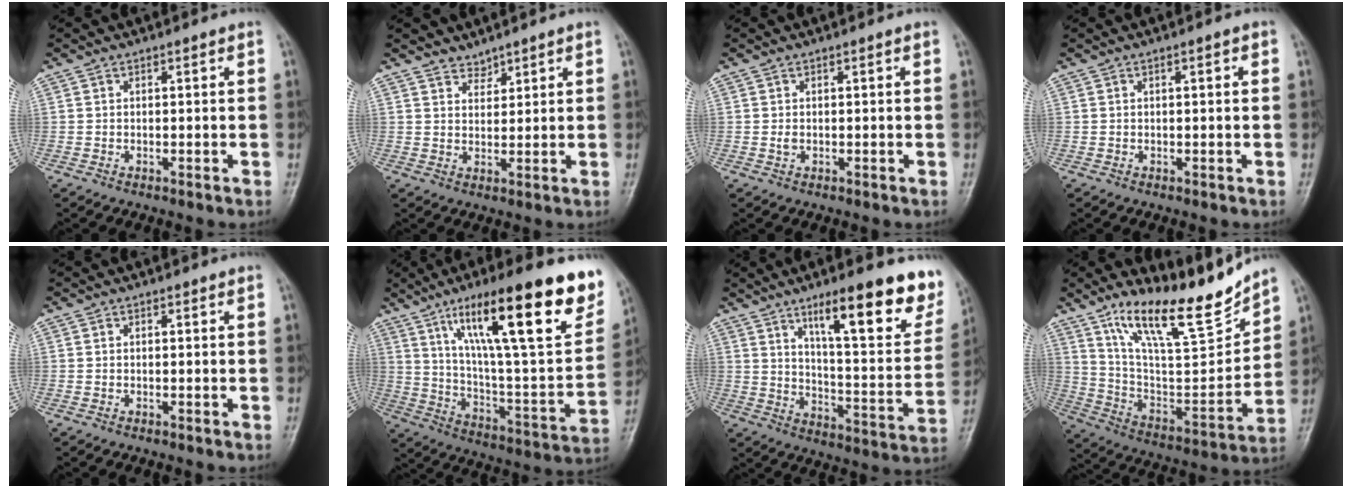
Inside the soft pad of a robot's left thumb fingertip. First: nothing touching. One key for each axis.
{"total": 2.5, "fx": 2.3, "fy": 1.1, "fz": -0.4, "tx": 0.027, "ty": -0.016, "tz": 0.036}
{"total": 0.8, "fx": 0.1, "fy": 0.7, "fz": 0.4, "tx": -0.005, "ty": 0.004, "tz": 0.005}
{"total": 1.3, "fx": 0.3, "fy": 0.3, "fz": 1.2, "tx": -0.018, "ty": 0.002, "tz": 0.004}
{"total": 0.0}
{"total": 30.9, "fx": 16.6, "fy": 7.0, "fz": 25.1, "tx": -0.365, "ty": -0.038, "tz": 0.269}
{"total": 22.1, "fx": 13.6, "fy": 5.6, "fz": 16.4, "tx": -0.190, "ty": -0.061, "tz": 0.206}
{"total": 20.4, "fx": 15.5, "fy": 4.9, "fz": 12.3, "tx": -0.162, "ty": -0.091, "tz": 0.275}